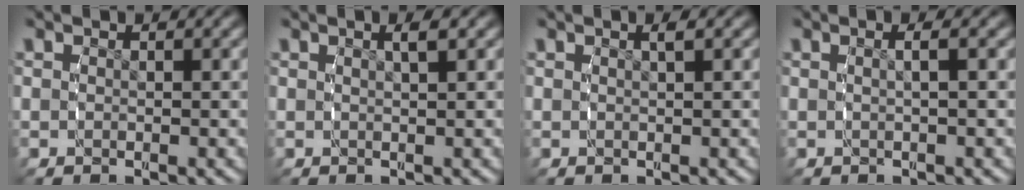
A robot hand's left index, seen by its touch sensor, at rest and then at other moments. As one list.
[{"total": 1.4, "force": [0.6, -0.5, 1.1], "torque": [-0.020, 0.003, 0.013]}, {"total": 0.9, "force": [0.3, -0.6, 0.6], "torque": [-0.012, 0.002, 0.008]}, {"total": 1.3, "force": [0.1, -0.4, 1.2], "torque": [-0.020, 0.004, 0.002]}]